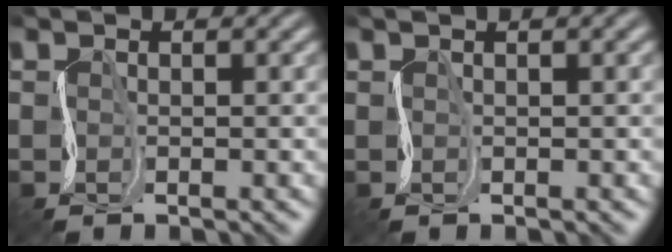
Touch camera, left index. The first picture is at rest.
{"total": 4.0, "force": [1.9, 1.7, 3.0], "torque": [-0.046, 0.023, 0.019]}